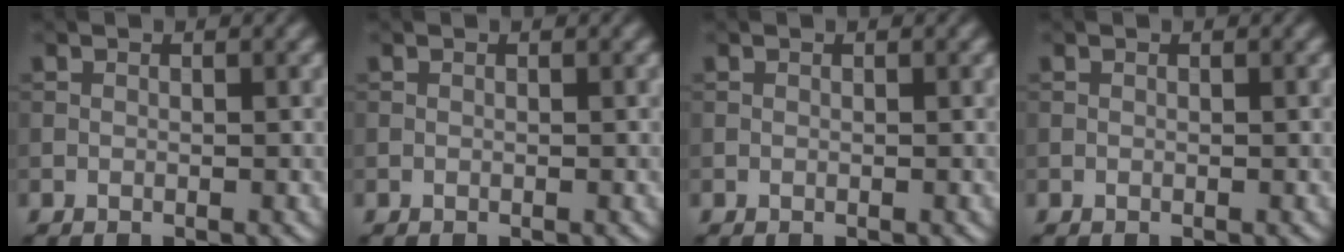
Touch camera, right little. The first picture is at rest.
{"total": 0.0}
{"total": 0.0}
{"total": 0.0}